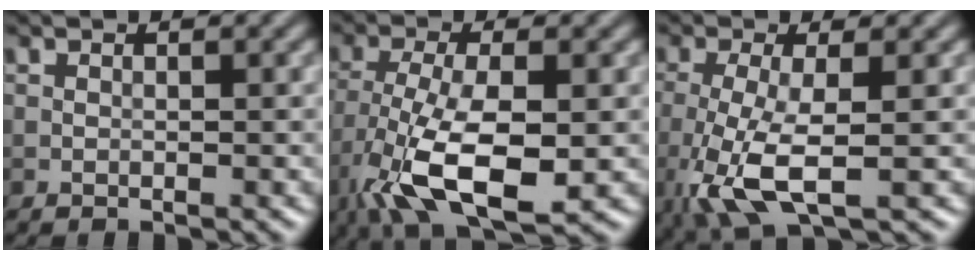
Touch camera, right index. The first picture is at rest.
{"total": 9.9, "force": [-3.9, 3.7, 8.3], "torque": [-0.179, -0.011, -0.070]}
{"total": 5.7, "force": [-1.6, 1.7, 5.2], "torque": [-0.118, -0.012, -0.031]}